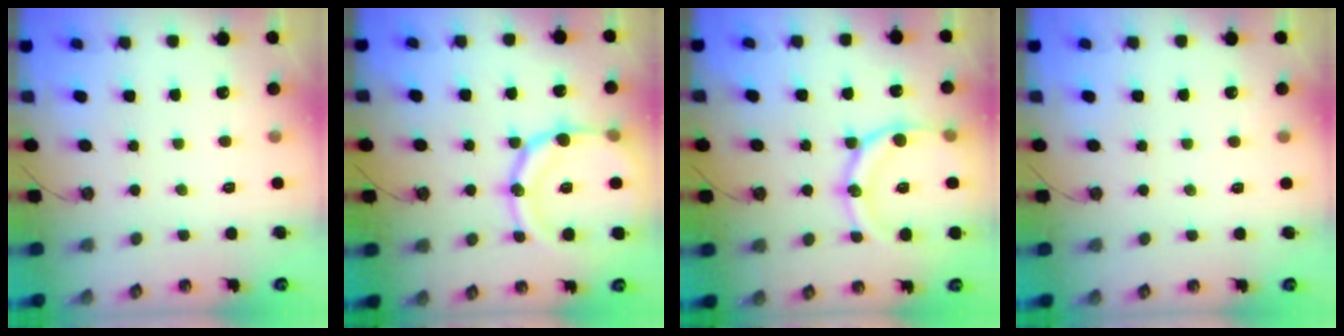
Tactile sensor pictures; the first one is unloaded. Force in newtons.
{"total": 18.9, "press": 18.6, "slide": 3.7}
{"total": 17.9, "press": 17.6, "slide": 3.3}
{"total": 1.9, "press": 1.9, "slide": 0.2}